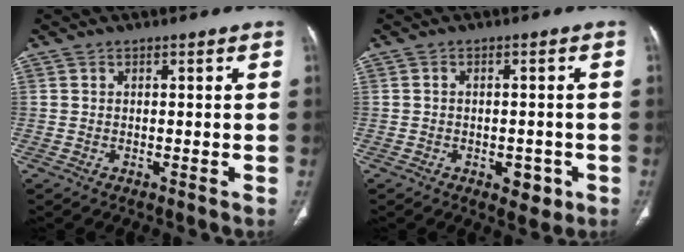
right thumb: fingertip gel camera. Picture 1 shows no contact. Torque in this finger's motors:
{"motor_torque": [0.58, 0.83, -0.19, 0.07, 0.02]}